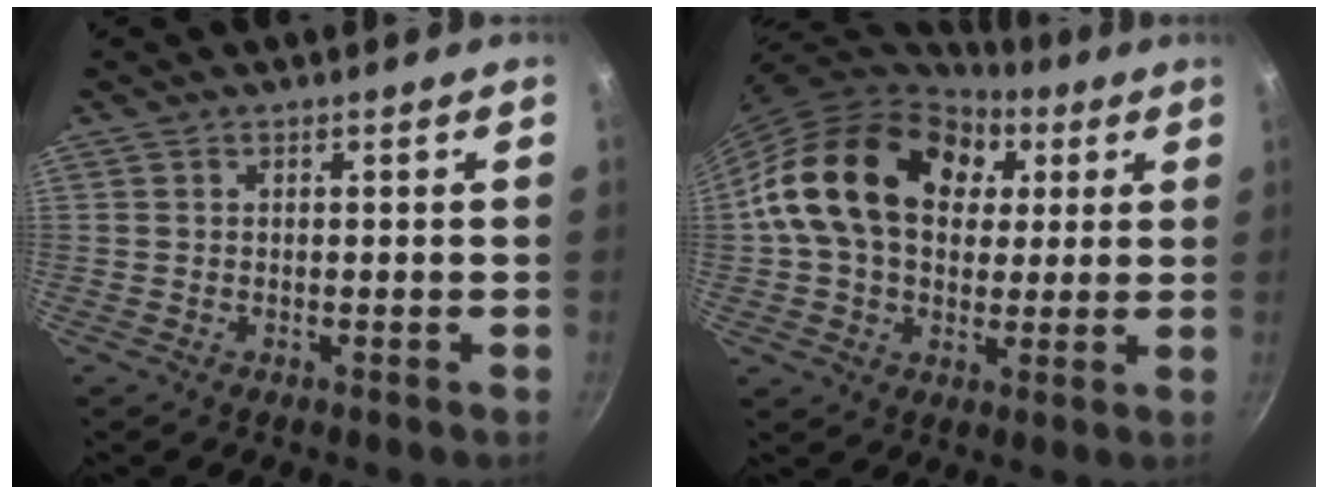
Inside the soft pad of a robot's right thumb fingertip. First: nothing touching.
{"total": 21.6, "force": [5.5, 15.6, 13.9], "torque": [-0.220, 0.014, 0.086]}